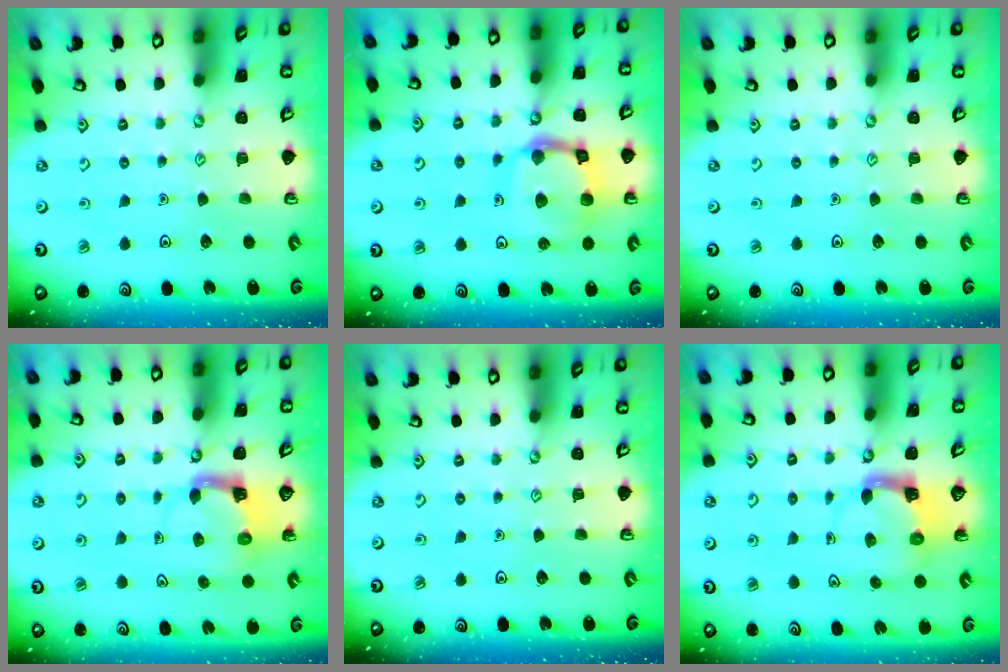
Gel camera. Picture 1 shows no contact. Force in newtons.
{"total": 14.1, "press": 14.1, "slide": 1.5}
{"total": 0.0}
{"total": 3.9, "press": 3.8, "slide": 0.7}
{"total": 0.0}
{"total": 3.5, "press": 3.5, "slide": 0.5}